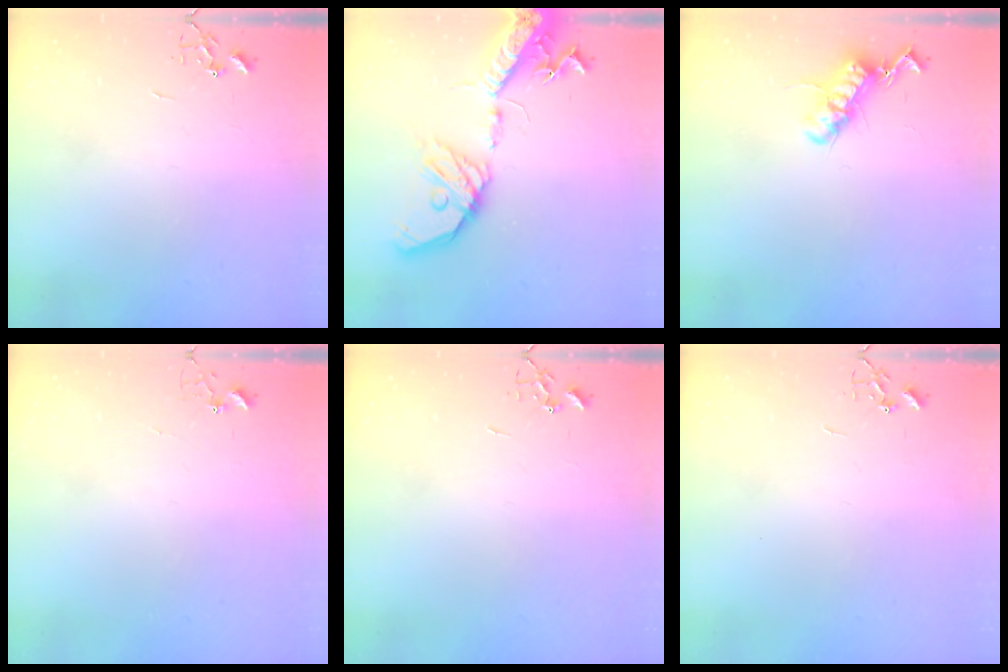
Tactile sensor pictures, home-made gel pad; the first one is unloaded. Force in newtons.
{"total": 20.1, "press": 19.7, "slide": 3.7}
{"total": 13.3, "press": 13.3, "slide": 0.3}
{"total": 3.9, "press": 3.9, "slide": 0.3}
{"total": 0.0}
{"total": 0.0}